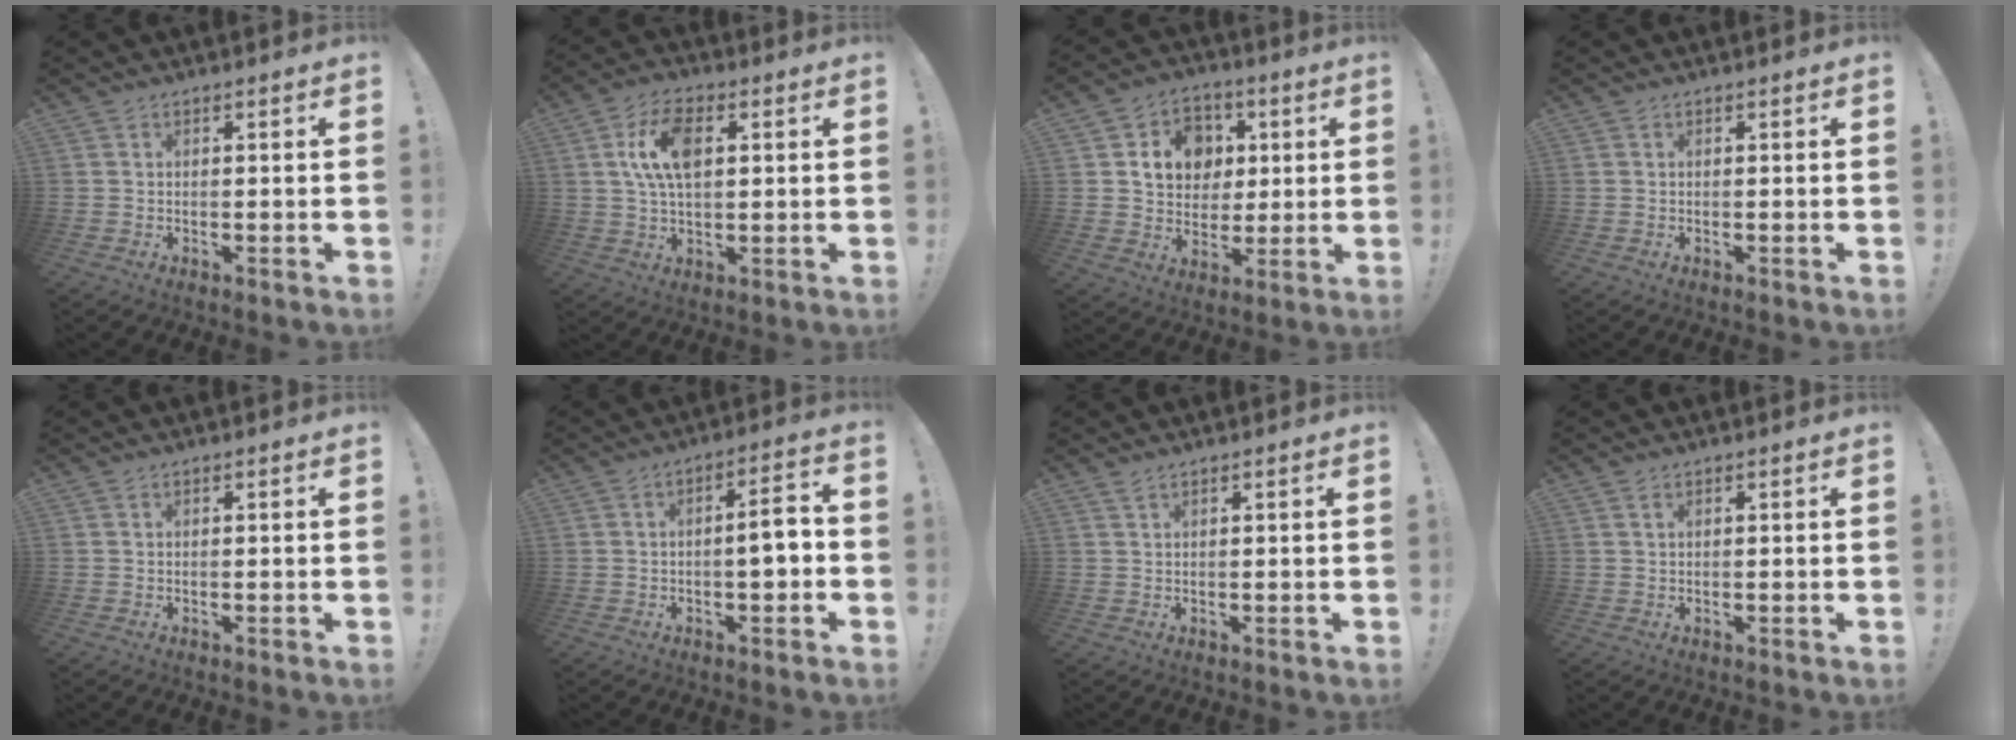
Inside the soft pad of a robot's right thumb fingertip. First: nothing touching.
{"total": 11.3, "force": [2.7, 6.2, 9.0], "torque": [-0.160, 0.008, 0.049]}
{"total": 13.1, "force": [3.2, 11.1, 6.0], "torque": [-0.080, -0.004, 0.069]}
{"total": 0.0}
{"total": 0.0}
{"total": 6.9, "force": [-1.5, 1.7, 6.5], "torque": [-0.099, 0.011, -0.030]}
{"total": 1.3, "force": [1.0, 0.2, 0.8], "torque": [-0.017, 0.000, 0.018]}
{"total": 1.1, "force": [0.6, 0.4, 0.9], "torque": [-0.012, -0.002, 0.010]}